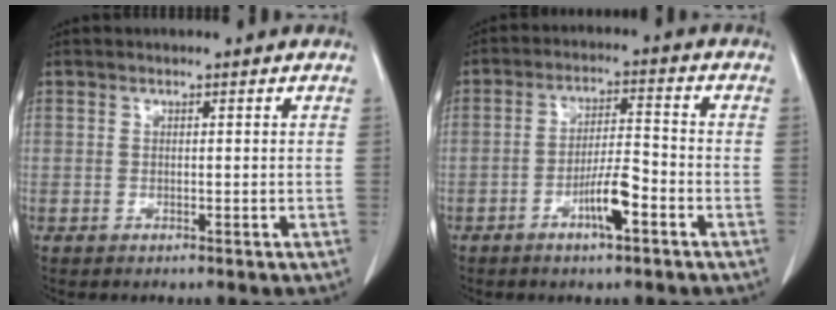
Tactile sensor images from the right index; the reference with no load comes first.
{"total": 6.3, "force": [-3.1, 1.0, 5.4], "torque": [-0.103, 0.003, -0.055]}